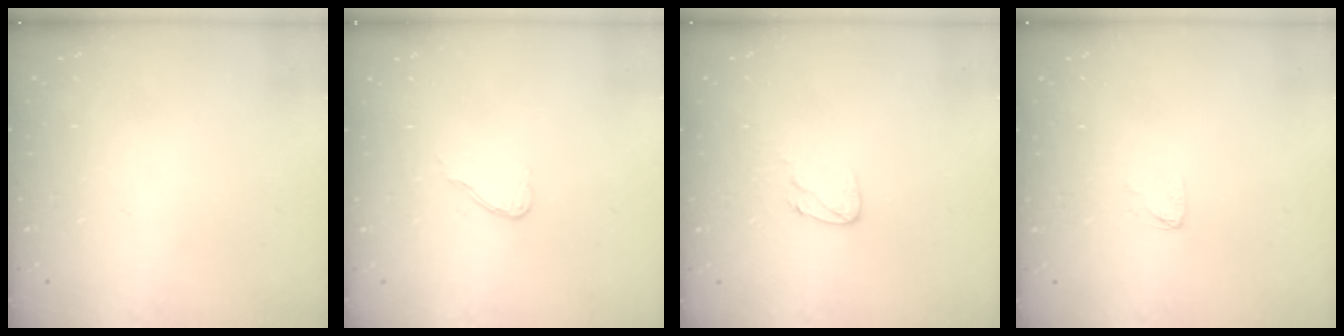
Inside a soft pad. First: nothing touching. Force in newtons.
{"total": 5.1, "press": 5.1, "slide": 0.4}
{"total": 5.1, "press": 5.1, "slide": 0.4}
{"total": 3.8, "press": 3.8, "slide": 0.3}